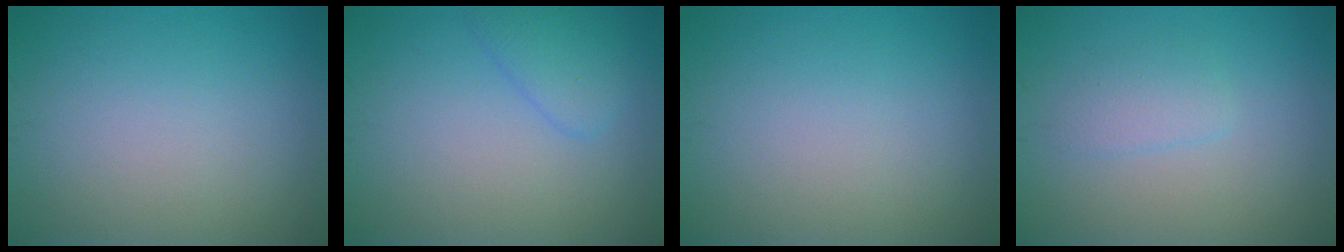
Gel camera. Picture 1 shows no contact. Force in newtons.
{"total": 2.2, "press": 2.1, "slide": 0.2}
{"total": 0.0}
{"total": 1.6, "press": 1.6, "slide": 0.1}